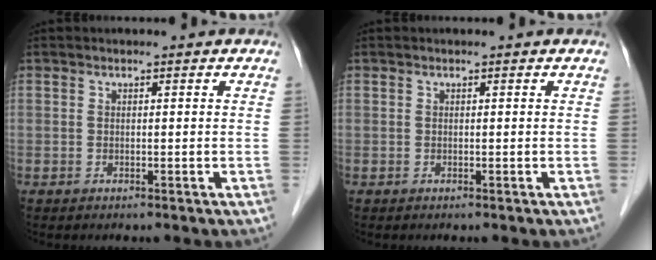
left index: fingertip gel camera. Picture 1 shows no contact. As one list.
[{"total": 0.0}]